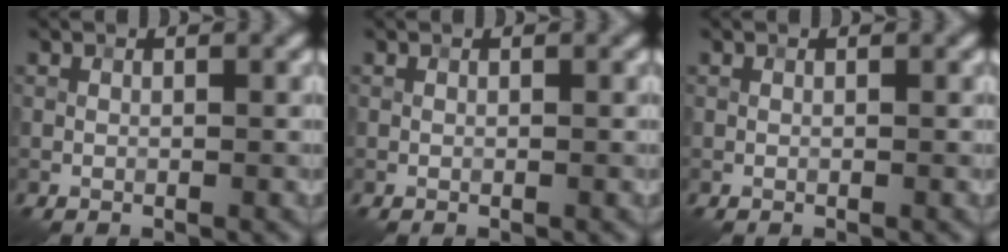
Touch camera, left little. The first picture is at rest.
{"total": 0.0}
{"total": 0.0}